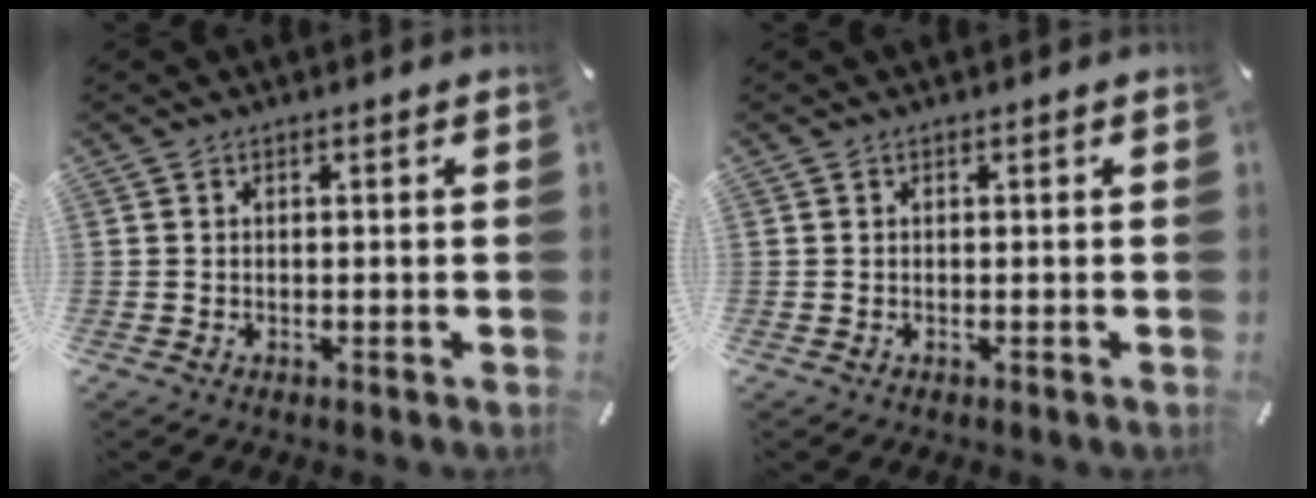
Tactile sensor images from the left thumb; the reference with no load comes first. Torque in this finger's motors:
{"motor_torque": [-0.03, 0.10, -0.16, -0.21, 0.00]}